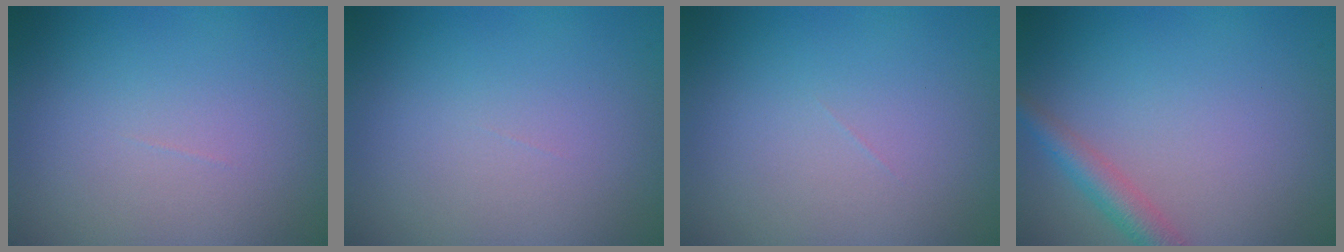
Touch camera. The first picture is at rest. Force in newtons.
{"total": 0.0}
{"total": 0.0}
{"total": 2.7, "press": 2.7, "slide": 0.2}